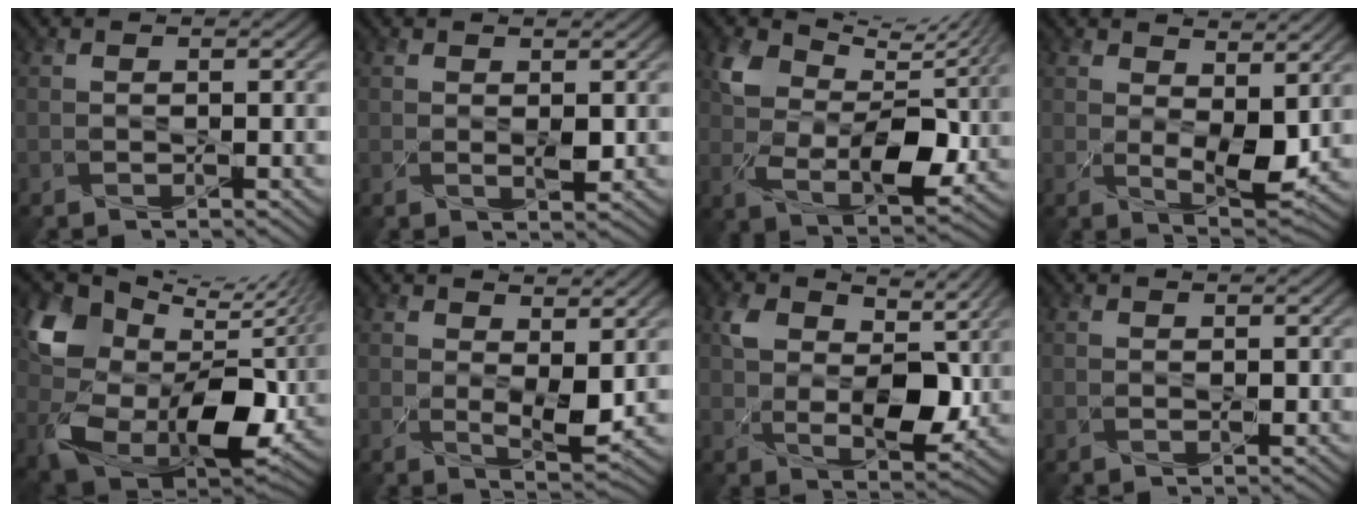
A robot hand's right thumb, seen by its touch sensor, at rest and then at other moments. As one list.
[{"total": 1.6, "force": [0.6, 0.7, 1.3], "torque": [-0.029, -0.007, 0.015]}, {"total": 10.7, "force": [5.1, 5.5, 7.6], "torque": [-0.162, -0.011, 0.104]}, {"total": 6.4, "force": [2.1, 3.2, 5.1], "torque": [-0.099, -0.014, 0.042]}, {"total": 16.1, "force": [4.9, 10.7, 11.0], "torque": [-0.237, -0.012, 0.102]}, {"total": 4.5, "force": [1.6, 2.0, 3.8], "torque": [-0.076, -0.014, 0.033]}, {"total": 8.5, "force": [2.5, 4.9, 6.4], "torque": [-0.127, -0.017, 0.047]}, {"total": 0.8, "force": [0.4, 0.4, 0.6], "torque": [-0.011, -0.002, 0.008]}]